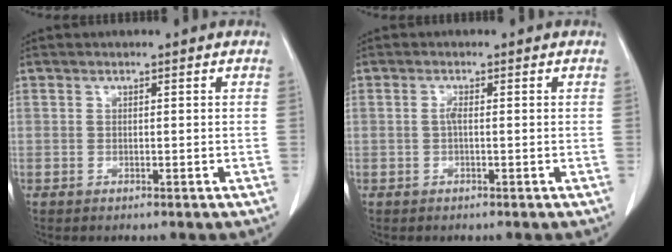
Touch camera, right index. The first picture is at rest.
{"total": 1.0, "force": [-0.2, 0.1, 1.0], "torque": [-0.021, 0.001, -0.004]}